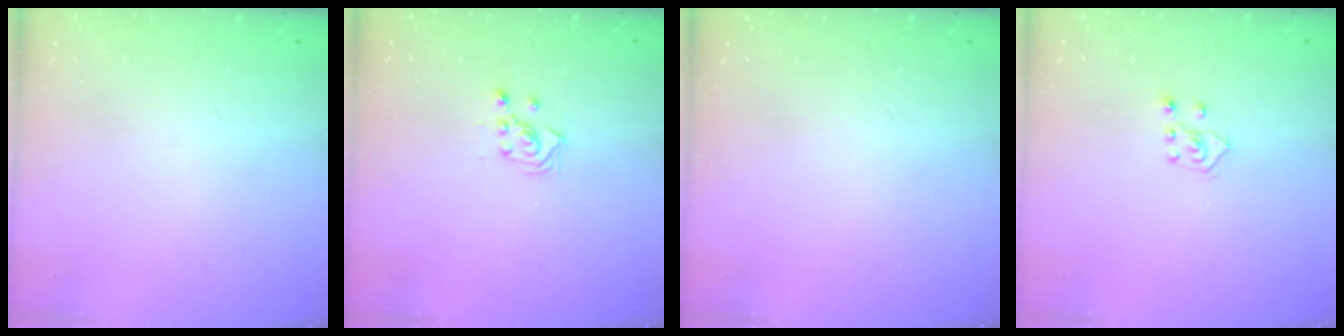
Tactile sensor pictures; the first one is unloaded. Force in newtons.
{"total": 3.0, "press": 2.8, "slide": 1.0}
{"total": 0.0}
{"total": 5.0, "press": 4.9, "slide": 0.8}